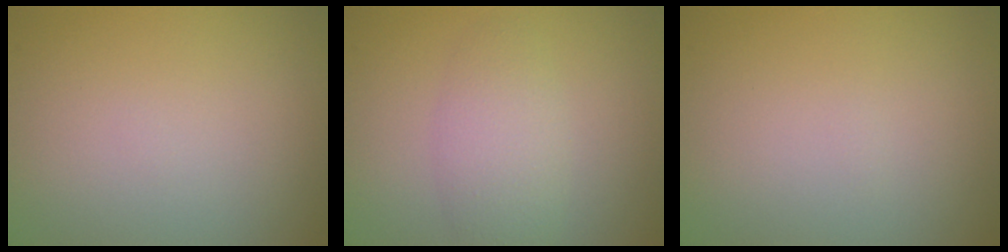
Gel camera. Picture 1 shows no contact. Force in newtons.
{"total": 3.1, "press": 3.1, "slide": 0.1}
{"total": 0.0}